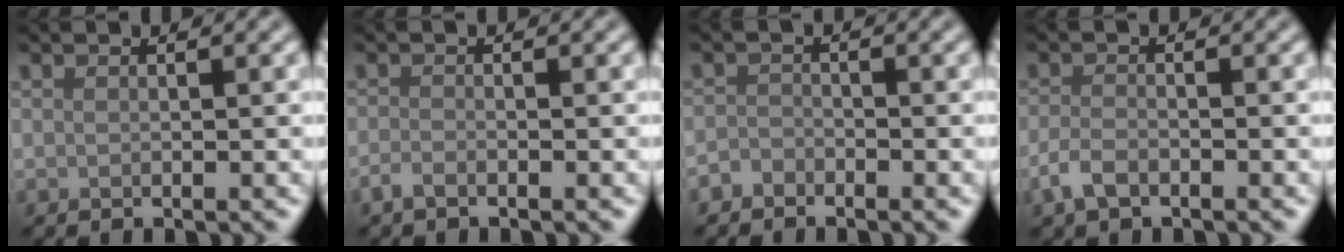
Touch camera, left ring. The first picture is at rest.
{"total": 1.0, "force": [-0.8, 0.3, 0.6], "torque": [-0.015, -0.001, -0.017]}
{"total": 1.2, "force": [-1.0, 0.7, 0.1], "torque": [0.002, 0.003, -0.024]}
{"total": 2.1, "force": [-1.3, 1.1, 1.3], "torque": [-0.029, -0.001, -0.032]}